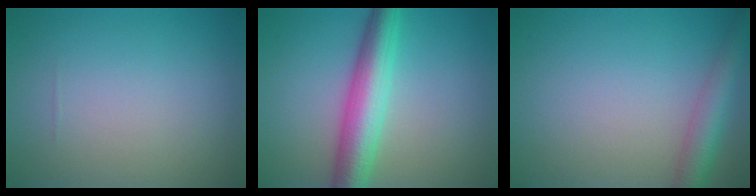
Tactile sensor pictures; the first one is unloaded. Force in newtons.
{"total": 6.3, "press": 6.3, "slide": 0.0}
{"total": 3.7, "press": 3.7, "slide": 0.1}